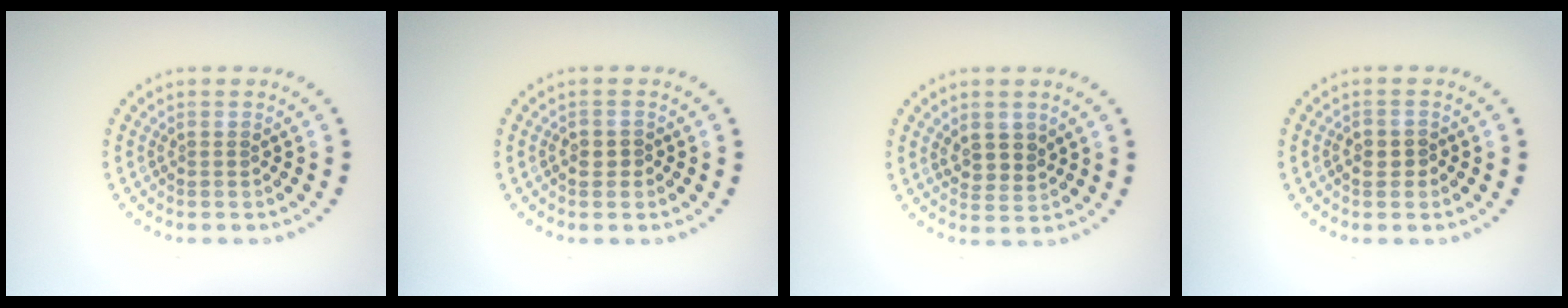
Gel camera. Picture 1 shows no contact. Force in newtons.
{"total": 0.8, "press": 0.7, "slide": 0.4}
{"total": 2.5, "press": 2.3, "slide": 0.9}
{"total": 1.2, "press": 1.2, "slide": 0.4}